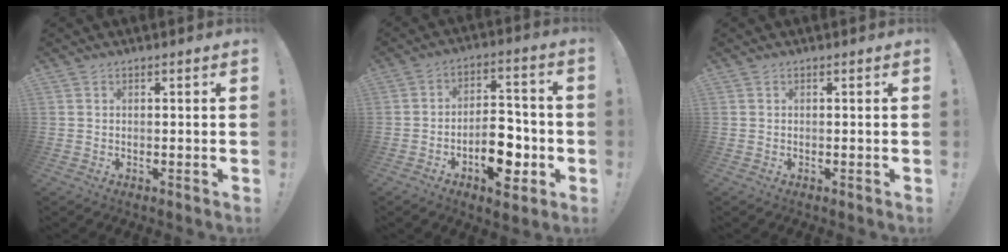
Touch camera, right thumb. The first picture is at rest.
{"total": 13.1, "force": [-5.0, 7.7, 9.4], "torque": [-0.131, 0.041, -0.077]}
{"total": 0.0}